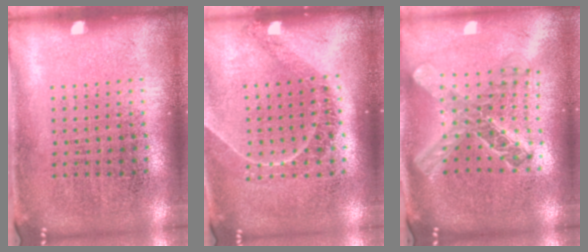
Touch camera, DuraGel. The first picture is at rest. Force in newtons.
{"total": 1.2, "press": 1.1, "slide": 0.5}
{"total": 2.1, "press": 1.7, "slide": 1.3}